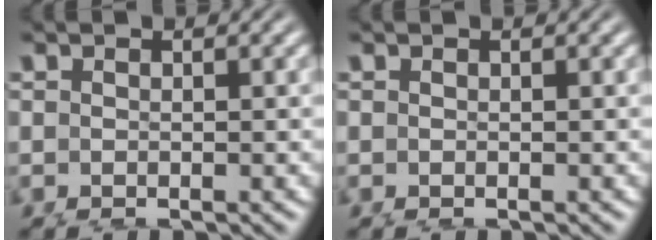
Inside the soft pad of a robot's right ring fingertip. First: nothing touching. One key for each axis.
{"total": 0.0}